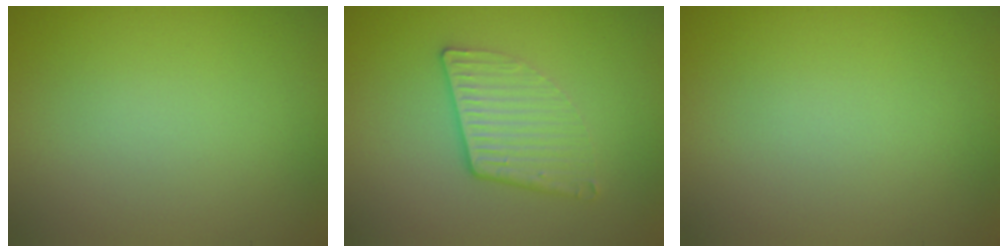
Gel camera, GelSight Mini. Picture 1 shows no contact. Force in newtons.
{"total": 3.3, "press": 2.6, "slide": 2.1}
{"total": 0.0}